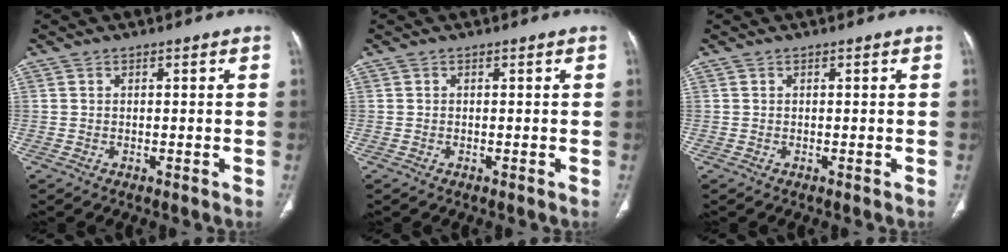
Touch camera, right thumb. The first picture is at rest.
{"total": 0.0}
{"total": 0.0}